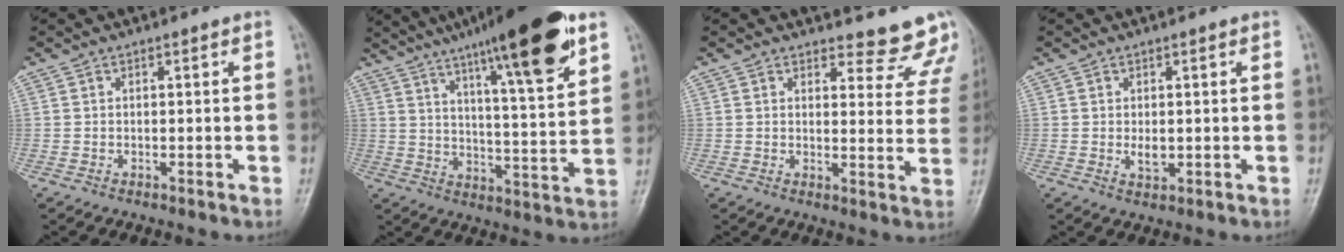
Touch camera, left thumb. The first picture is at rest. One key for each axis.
{"total": 20.8, "fx": 12.7, "fy": 2.9, "fz": 16.2, "tx": -0.231, "ty": -0.047, "tz": 0.195}
{"total": 9.8, "fx": 9.4, "fy": 2.7, "fz": 0.4, "tx": 0.039, "ty": -0.085, "tz": 0.086}
{"total": 2.4, "fx": 0.1, "fy": 1.3, "fz": 2.1, "tx": -0.029, "ty": -0.006, "tz": 0.006}